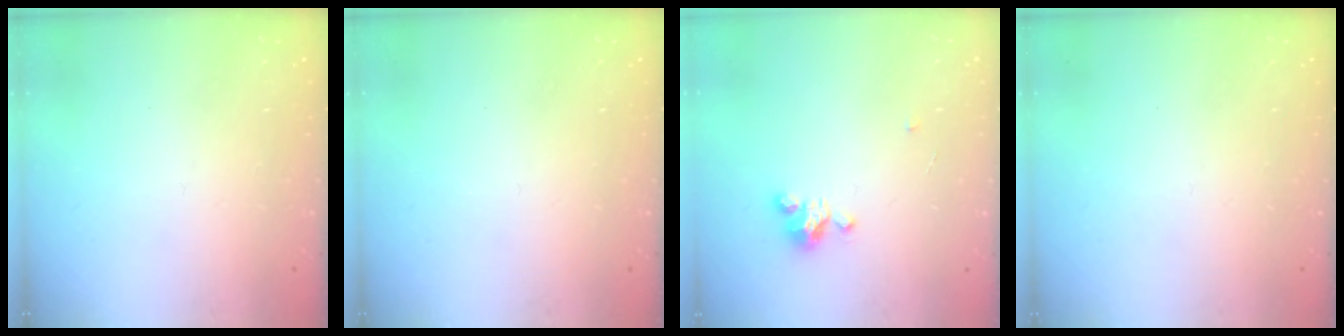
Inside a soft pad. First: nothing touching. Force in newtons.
{"total": 0.0}
{"total": 3.8, "press": 3.8, "slide": 0.4}
{"total": 0.0}